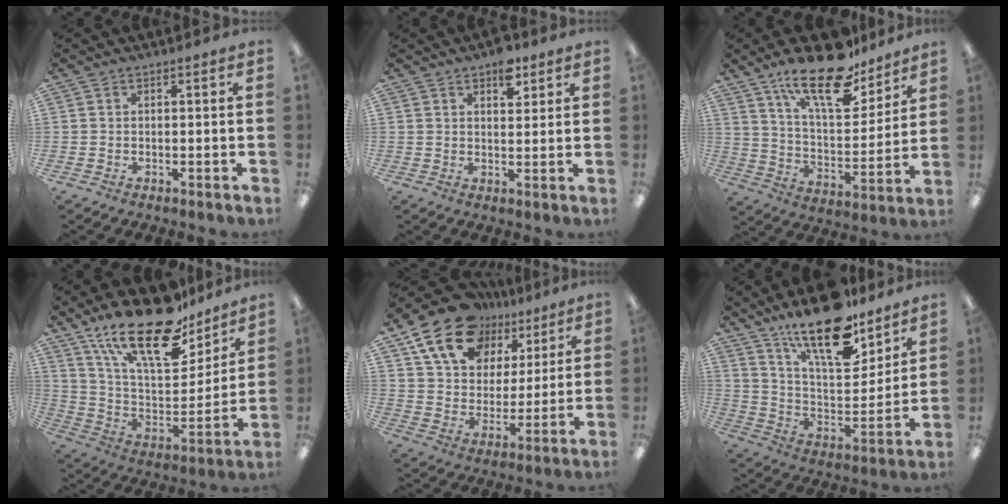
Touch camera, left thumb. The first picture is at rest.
{"total": 6.3, "force": [3.8, 3.3, 3.7], "torque": [-0.033, -0.018, 0.060]}
{"total": 20.3, "force": [14.6, 7.8, 11.8], "torque": [-0.191, -0.087, 0.249]}
{"total": 24.9, "force": [17.7, 9.6, 14.6], "torque": [-0.242, -0.108, 0.306]}
{"total": 17.8, "force": [11.6, 11.3, 7.3], "torque": [-0.139, -0.057, 0.217]}
{"total": 21.2, "force": [15.7, 7.7, 11.9], "torque": [-0.197, -0.103, 0.270]}